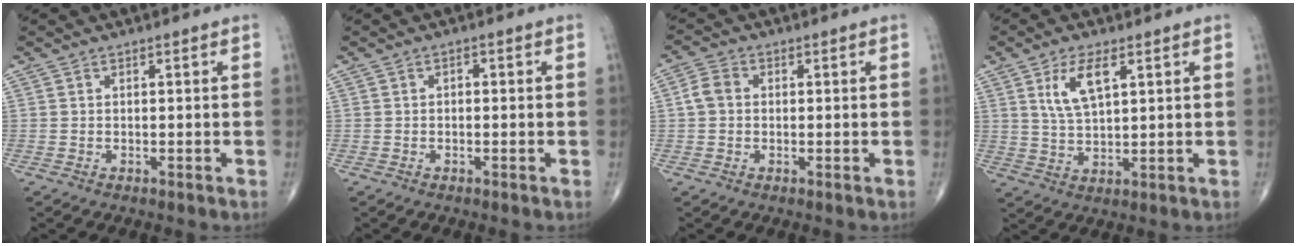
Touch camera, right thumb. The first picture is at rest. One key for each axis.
{"total": 1.0, "fx": 0.0, "fy": 0.6, "fz": 0.8, "tx": -0.009, "ty": 0.004, "tz": -0.004}
{"total": 3.6, "fx": 0.1, "fy": 2.9, "fz": 2.1, "tx": -0.041, "ty": 0.012, "tz": -0.003}
{"total": 7.3, "fx": 3.1, "fy": 2.9, "fz": 5.9, "tx": -0.111, "ty": -0.011, "tz": 0.066}